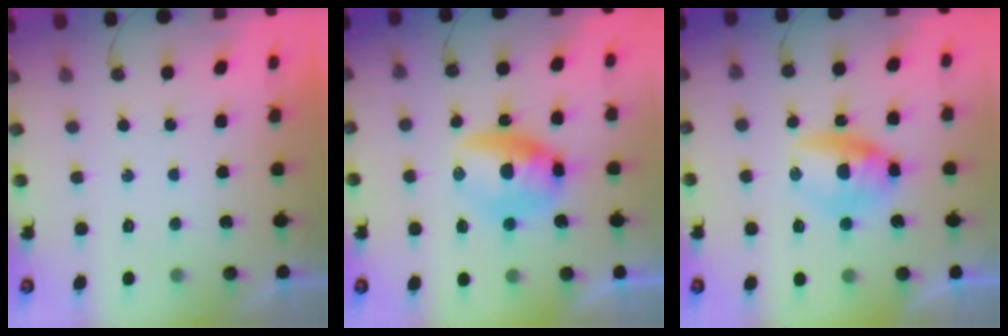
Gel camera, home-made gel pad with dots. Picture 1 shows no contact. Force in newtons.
{"total": 10.3, "press": 10.0, "slide": 2.7}
{"total": 8.7, "press": 8.0, "slide": 3.5}